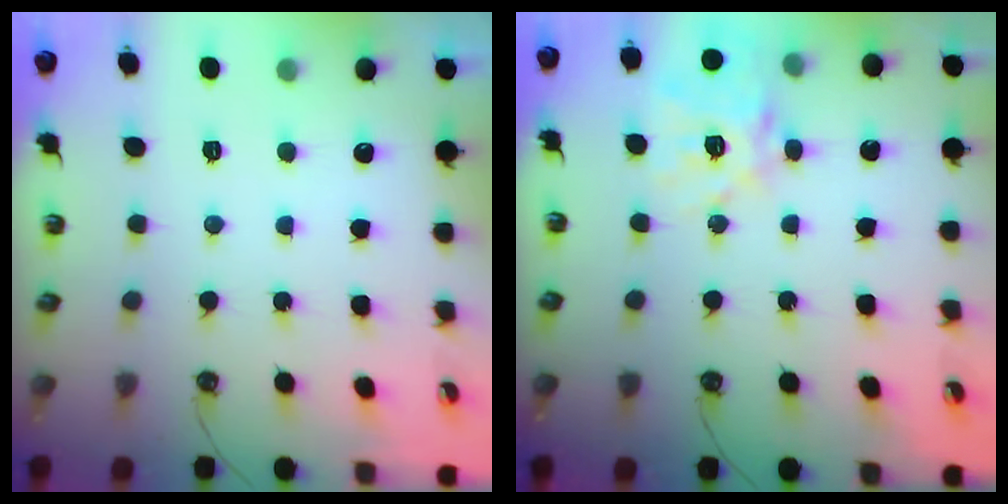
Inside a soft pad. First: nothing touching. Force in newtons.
{"total": 17.4, "press": 17.2, "slide": 2.2}